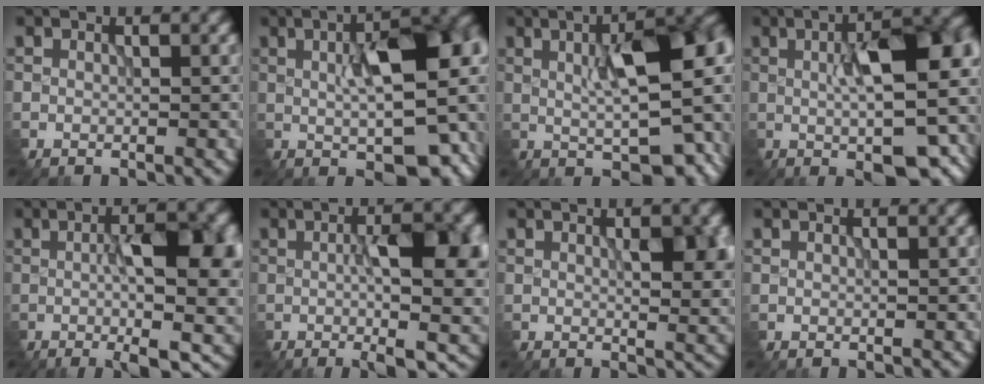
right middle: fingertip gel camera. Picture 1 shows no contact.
{"total": 14.7, "force": [-0.8, 6.0, 13.4], "torque": [-0.157, 0.003, 0.007]}
{"total": 13.3, "force": [-0.4, 4.9, 12.3], "torque": [-0.145, 0.009, 0.007]}
{"total": 14.1, "force": [-1.9, 5.2, 13.0], "torque": [-0.150, 0.003, -0.017]}
{"total": 10.8, "force": [-1.6, 3.2, 10.2], "torque": [-0.149, -0.014, -0.018]}
{"total": 9.6, "force": [-1.2, 2.7, 9.2], "torque": [-0.136, -0.016, -0.011]}
{"total": 4.6, "force": [0.6, 1.7, 4.2], "torque": [-0.058, -0.009, 0.017]}
{"total": 0.0}